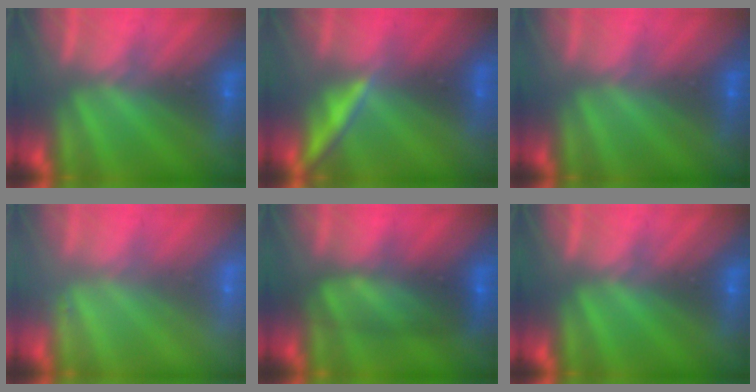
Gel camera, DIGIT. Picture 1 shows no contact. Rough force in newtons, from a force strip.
{"total": 1.6}
{"total": 2.6}
{"total": 2.2}
{"total": 9.8}
{"total": 0.0}